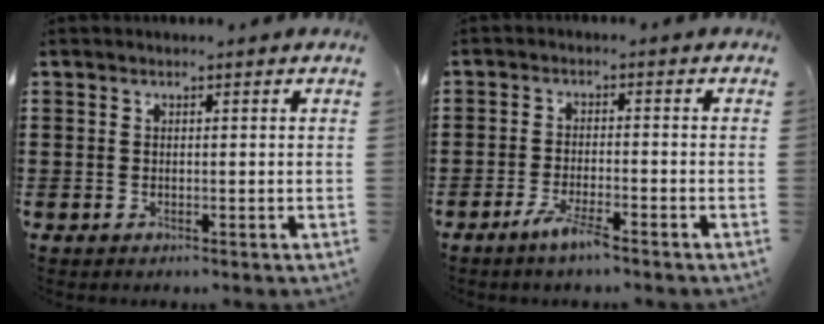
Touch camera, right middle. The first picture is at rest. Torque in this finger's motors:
{"motor_torque": [2.13, 0.00, 0.28, 0.09]}